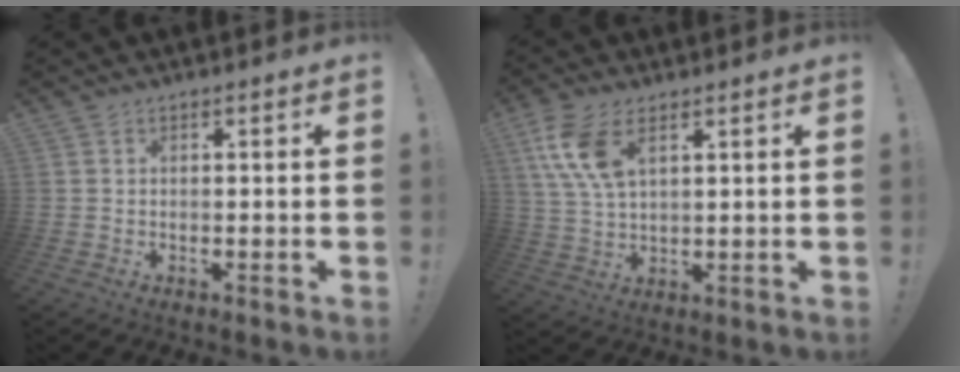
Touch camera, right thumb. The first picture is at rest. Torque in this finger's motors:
{"motor_torque": [0.88, 2.41, 0.89, 0.27, 0.11]}